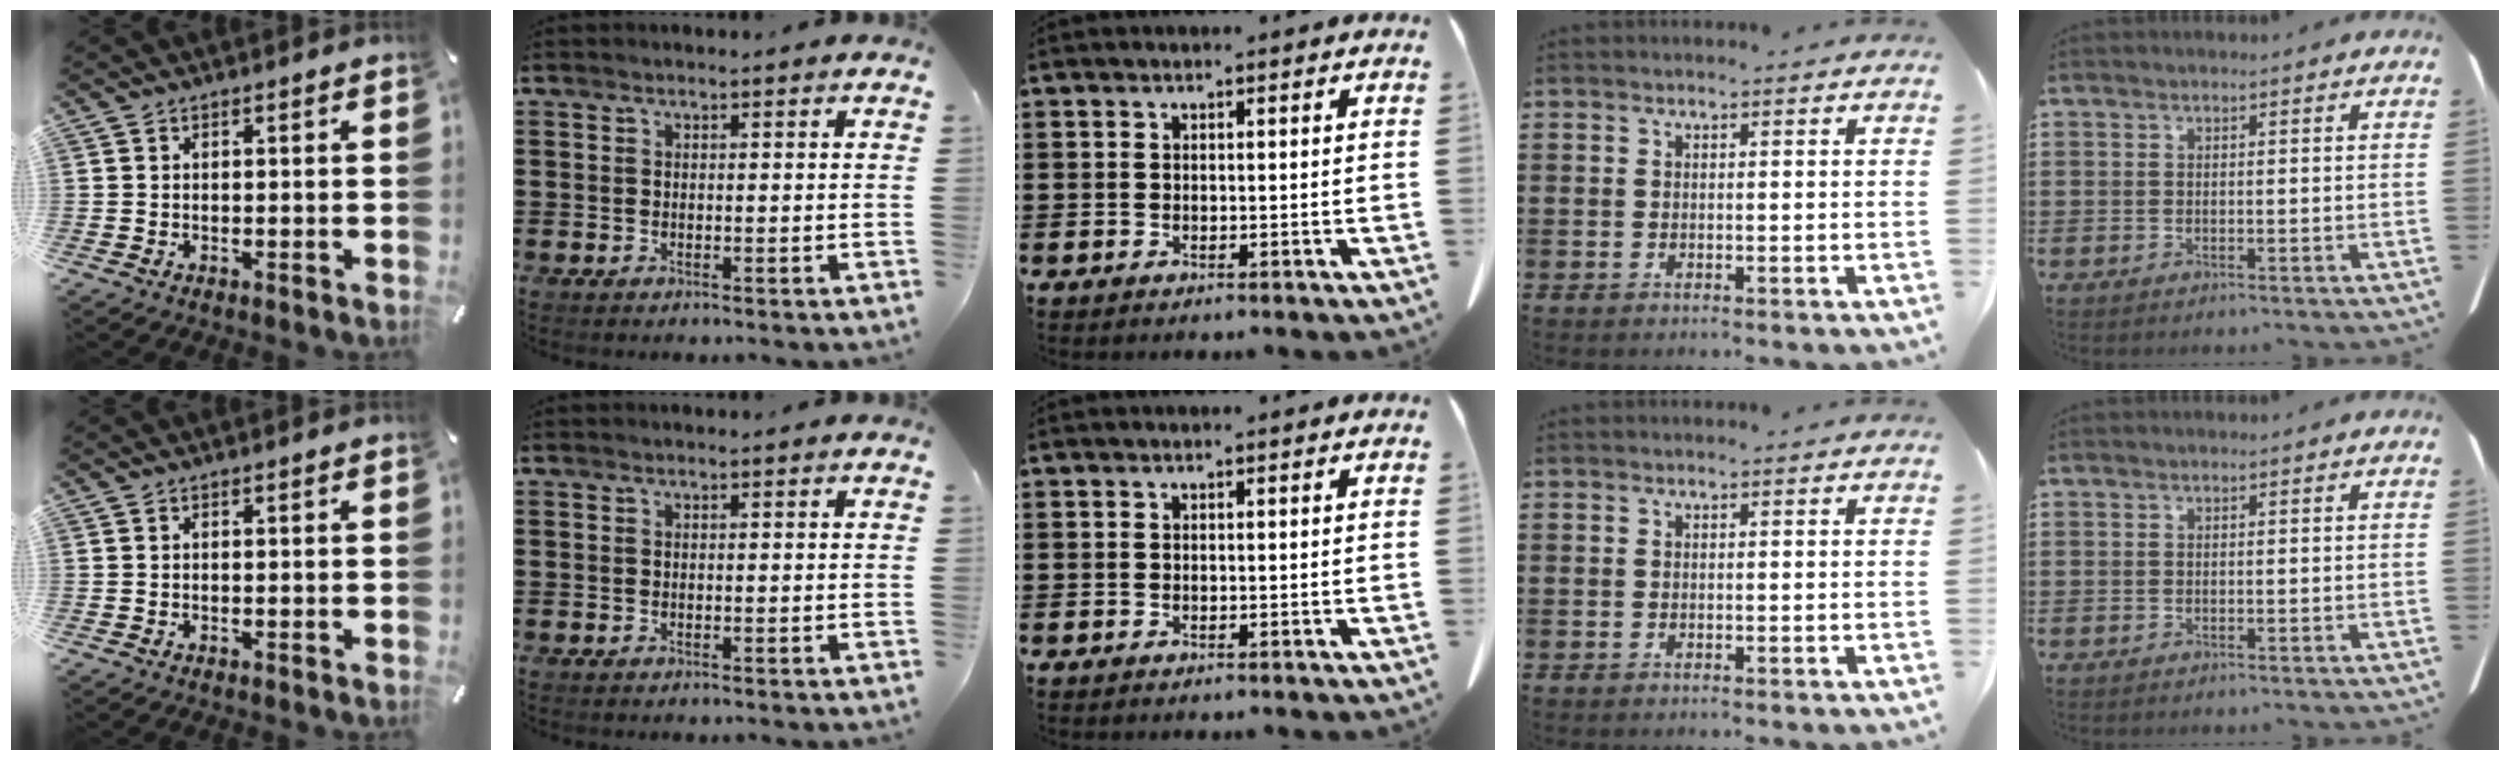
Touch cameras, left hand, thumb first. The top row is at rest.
{}